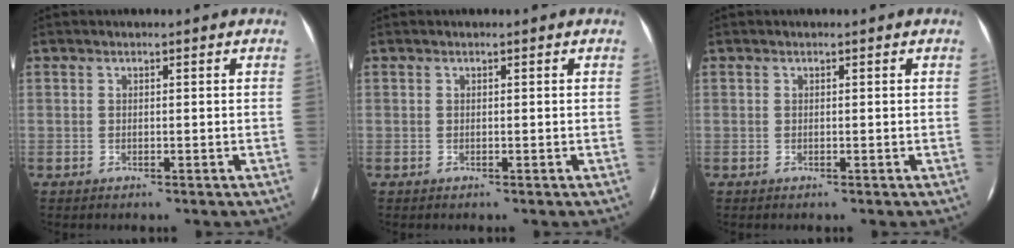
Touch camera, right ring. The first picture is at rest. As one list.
[{"total": 0.0}, {"total": 0.0}]